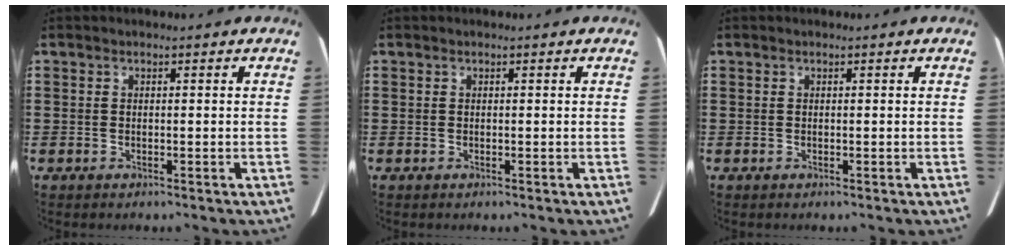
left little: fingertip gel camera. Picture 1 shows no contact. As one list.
[{"total": 0.0}, {"total": 0.0}]